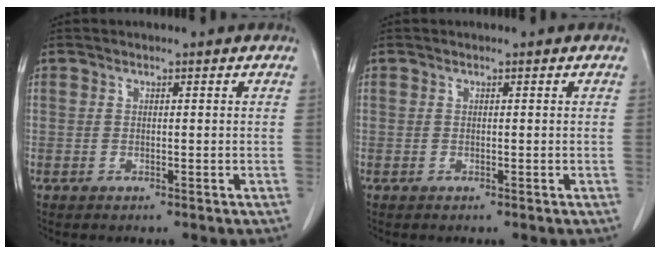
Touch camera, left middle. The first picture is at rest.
{"total": 0.0}